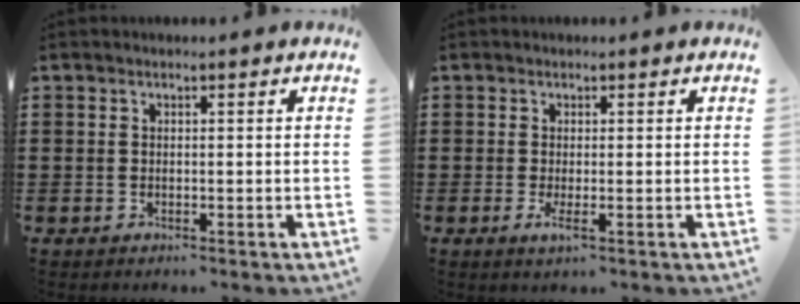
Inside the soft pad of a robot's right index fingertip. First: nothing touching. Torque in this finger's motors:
{"motor_torque": [0.02, 0.03, 0.08, 0.05]}